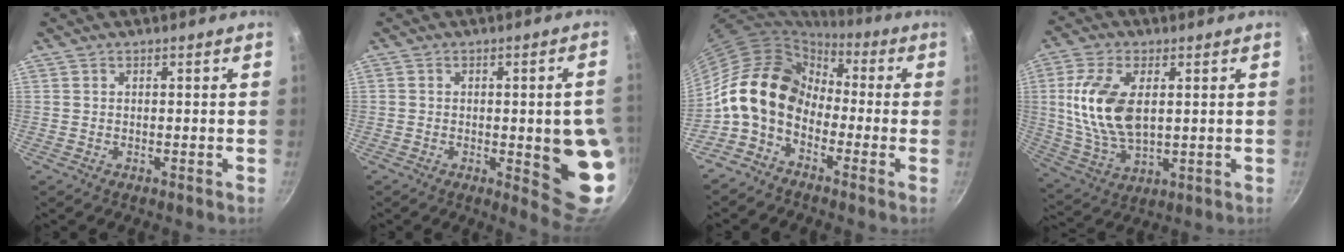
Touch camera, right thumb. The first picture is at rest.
{"total": 11.8, "force": [-1.6, 3.0, 11.3], "torque": [-0.113, 0.002, -0.014]}
{"total": 12.4, "force": [-1.5, 9.4, 8.0], "torque": [-0.112, 0.038, -0.049]}
{"total": 14.2, "force": [2.4, 7.9, 11.6], "torque": [-0.222, -0.010, 0.054]}